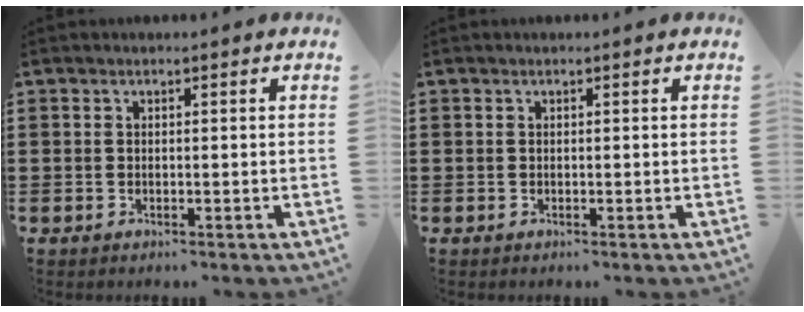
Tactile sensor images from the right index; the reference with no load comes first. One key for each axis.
{"total": 0.0}